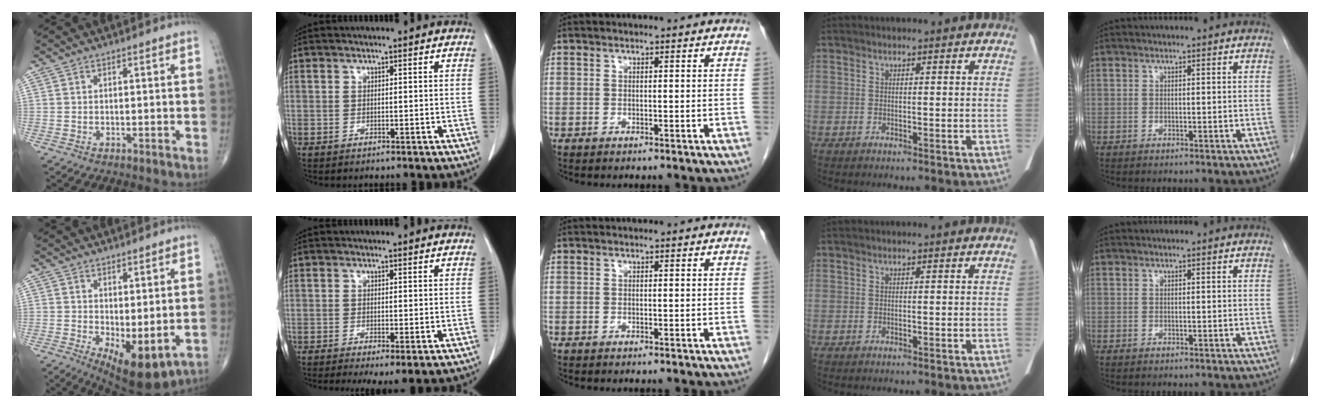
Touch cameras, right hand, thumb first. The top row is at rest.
{"thumb": {"total": 9.1, "force": [-1.2, 3.9, 8.1], "torque": [-0.116, -0.019, -0.001]}, "index": {"total": 3.7, "force": [-1.6, 0.9, 3.2], "torque": [-0.049, -0.014, -0.023]}}